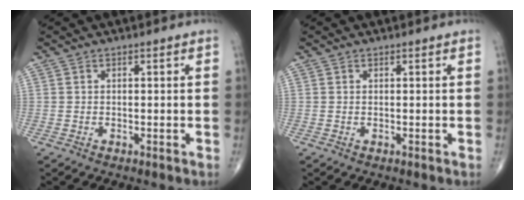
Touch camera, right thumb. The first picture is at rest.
{"total": 0.0}